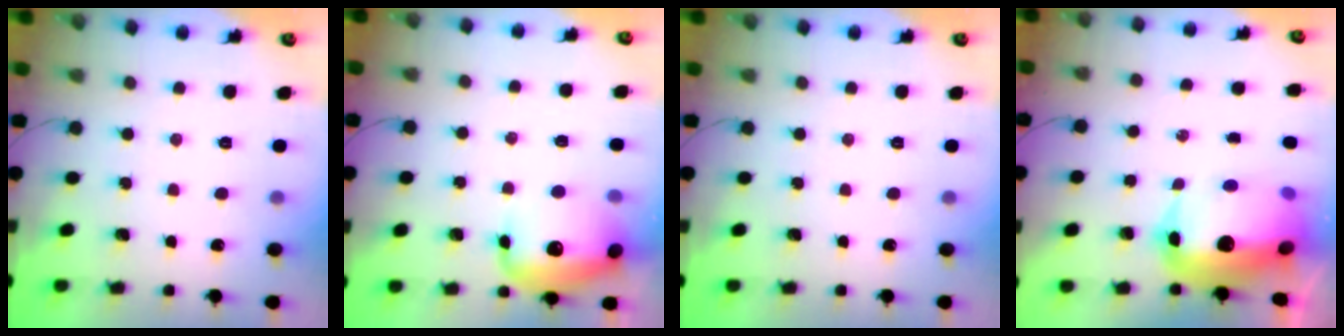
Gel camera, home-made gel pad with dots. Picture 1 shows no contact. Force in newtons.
{"total": 16.3, "press": 15.8, "slide": 3.8}
{"total": 0.0}
{"total": 22.1, "press": 20.0, "slide": 9.4}